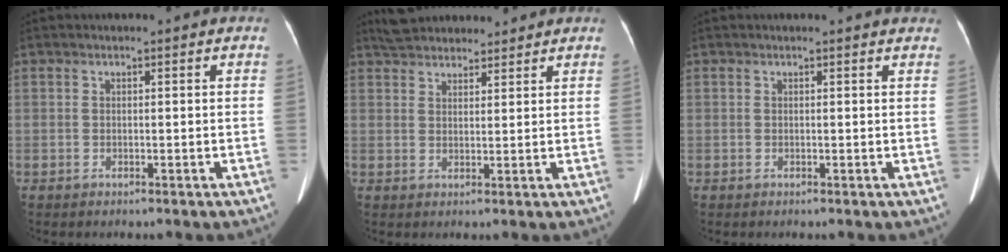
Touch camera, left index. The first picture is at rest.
{"total": 8.6, "force": [7.9, 2.4, 2.6], "torque": [-0.041, 0.033, 0.129]}
{"total": 3.2, "force": [3.1, 0.7, 0.6], "torque": [-0.009, 0.005, 0.019]}